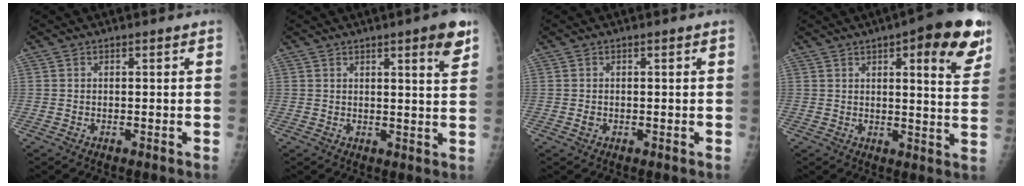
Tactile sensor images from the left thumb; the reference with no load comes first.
{"total": 6.2, "force": [3.6, 0.8, 5.0], "torque": [-0.061, -0.018, 0.044]}
{"total": 0.9, "force": [-0.1, 0.7, 0.6], "torque": [-0.012, 0.006, 0.000]}
{"total": 15.5, "force": [7.8, 4.5, 12.6], "torque": [-0.124, -0.027, 0.094]}